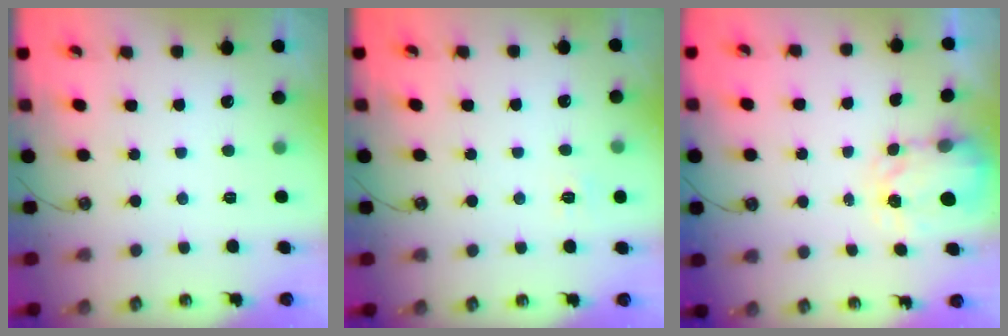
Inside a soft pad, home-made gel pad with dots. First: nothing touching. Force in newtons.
{"total": 4.4, "press": 4.3, "slide": 0.5}
{"total": 3.6, "press": 3.5, "slide": 0.5}